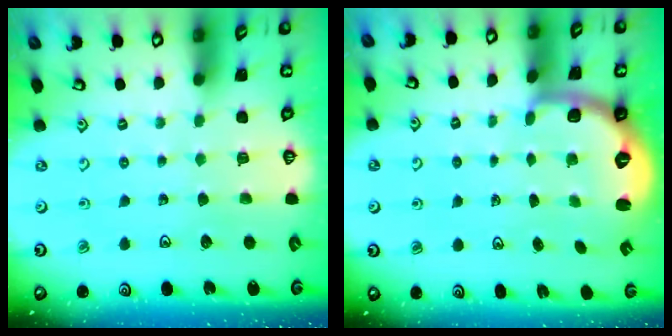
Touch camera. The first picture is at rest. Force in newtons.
{"total": 2.7, "press": 1.7, "slide": 2.1}